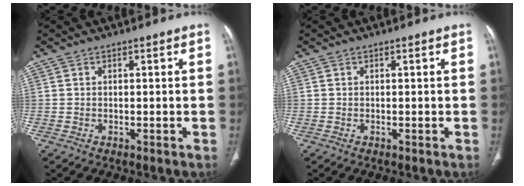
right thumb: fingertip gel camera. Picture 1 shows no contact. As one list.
[{"total": 0.0}]